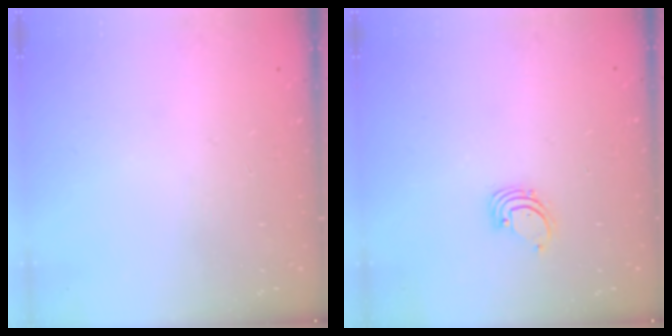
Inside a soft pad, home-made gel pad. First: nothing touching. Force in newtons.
{"total": 1.4, "press": 1.4, "slide": 0.1}